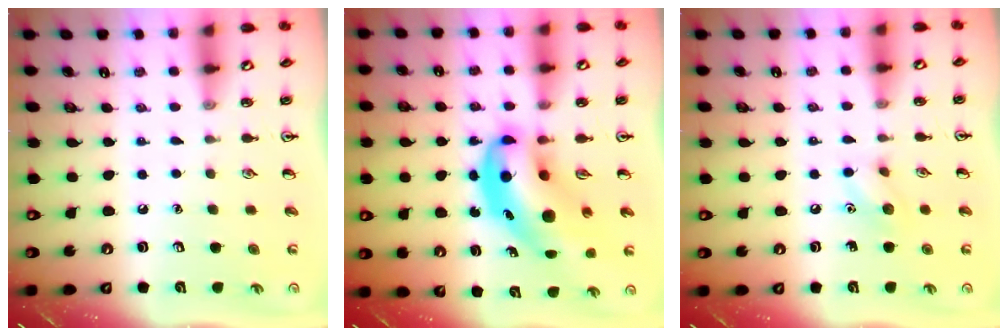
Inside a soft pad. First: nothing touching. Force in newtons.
{"total": 12.3, "press": 11.7, "slide": 3.7}
{"total": 6.8, "press": 6.7, "slide": 0.8}